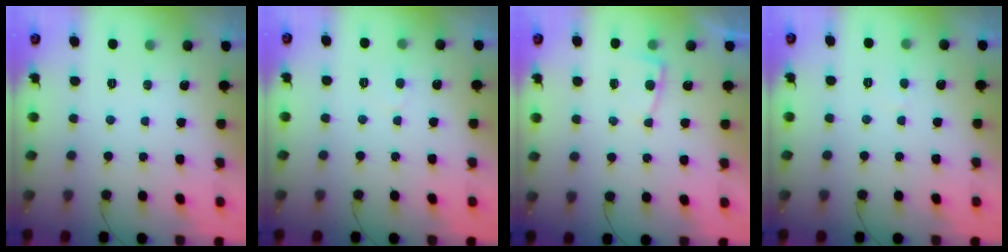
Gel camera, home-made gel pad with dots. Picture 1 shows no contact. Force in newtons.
{"total": 3.7, "press": 3.7, "slide": 0.3}
{"total": 4.4, "press": 4.4, "slide": 0.5}
{"total": 1.8, "press": 1.7, "slide": 0.1}